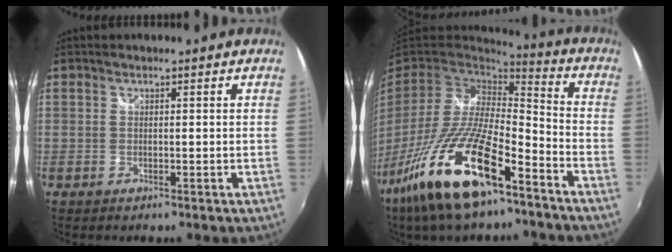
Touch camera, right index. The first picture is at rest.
{"total": 22.7, "force": [-14.0, 6.5, 16.6], "torque": [-0.339, -0.039, -0.260]}